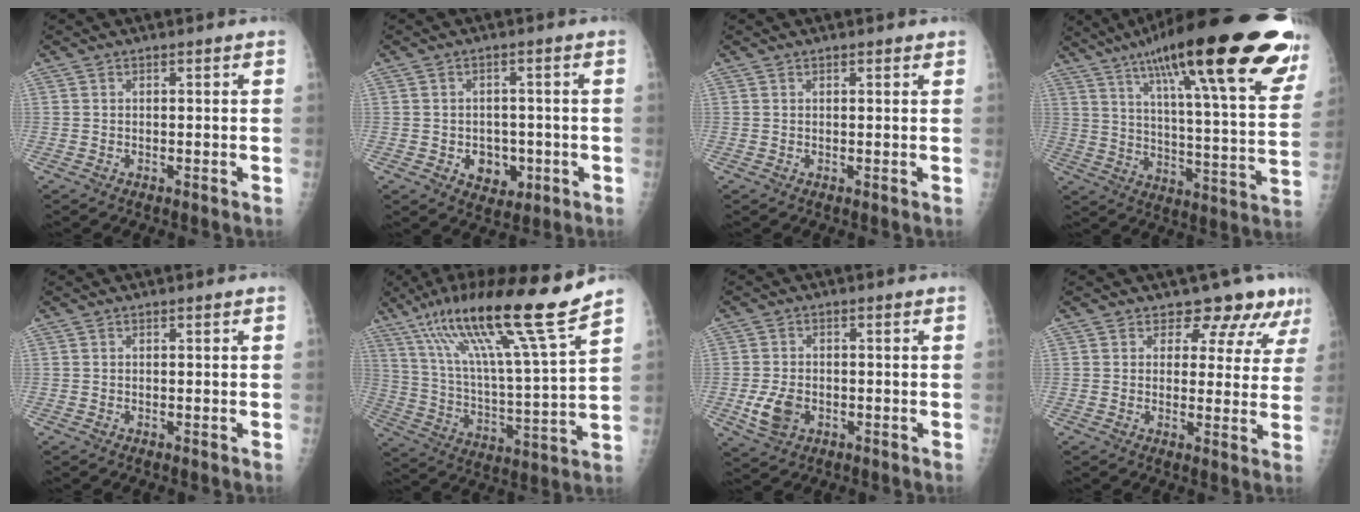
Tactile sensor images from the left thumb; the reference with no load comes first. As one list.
[{"total": 6.0, "force": [-1.5, 4.8, 3.3], "torque": [-0.017, 0.006, -0.012]}, {"total": 0.8, "force": [0.6, 0.3, 0.3], "torque": [-0.003, -0.003, 0.007]}, {"total": 34.0, "force": [20.2, 7.1, 26.4], "torque": [-0.318, -0.032, 0.293]}, {"total": 0.0}, {"total": 21.5, "force": [15.3, 0.2, 15.2], "torque": [-0.245, -0.065, 0.268]}, {"total": 5.7, "force": [-1.6, 4.0, 3.7], "torque": [-0.069, -0.002, -0.024]}, {"total": 8.2, "force": [6.7, 4.3, 1.9], "torque": [0.021, -0.034, 0.061]}]